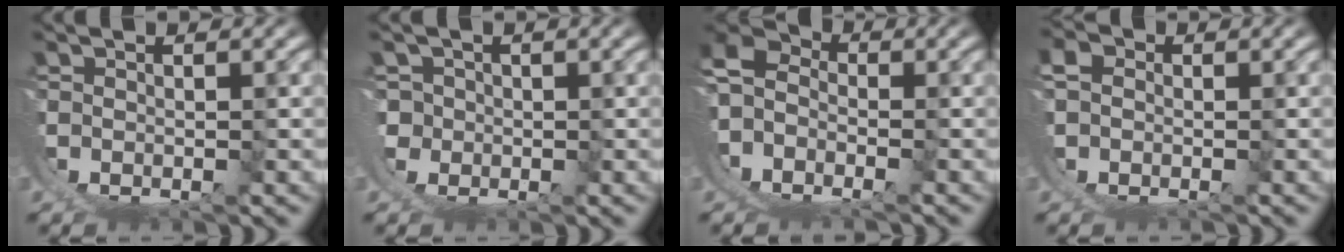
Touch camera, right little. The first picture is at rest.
{"total": 7.0, "force": [-0.6, 6.7, 2.0], "torque": [-0.068, -0.022, -0.013]}
{"total": 11.1, "force": [0.6, 9.7, 5.3], "torque": [-0.114, -0.001, -0.011]}
{"total": 3.3, "force": [-0.4, 3.1, 0.8], "torque": [-0.024, -0.001, -0.019]}